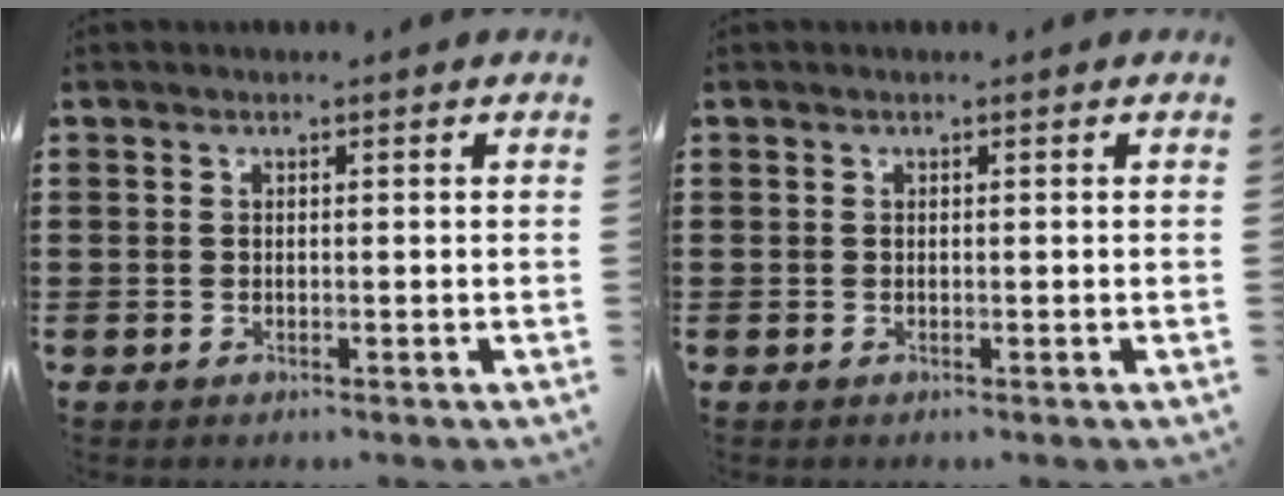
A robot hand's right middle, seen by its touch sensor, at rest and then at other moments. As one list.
[{"total": 0.0}]